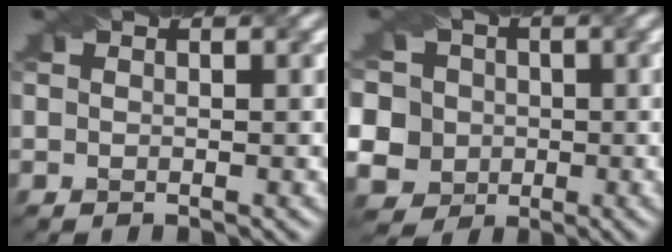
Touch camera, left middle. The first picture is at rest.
{"total": 9.5, "force": [-0.4, 8.8, 3.7], "torque": [-0.093, 0.018, -0.033]}